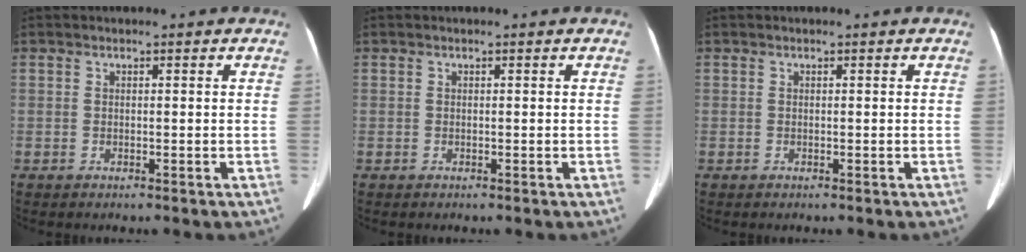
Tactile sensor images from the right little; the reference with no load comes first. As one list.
[{"total": 0.0}, {"total": 0.0}]